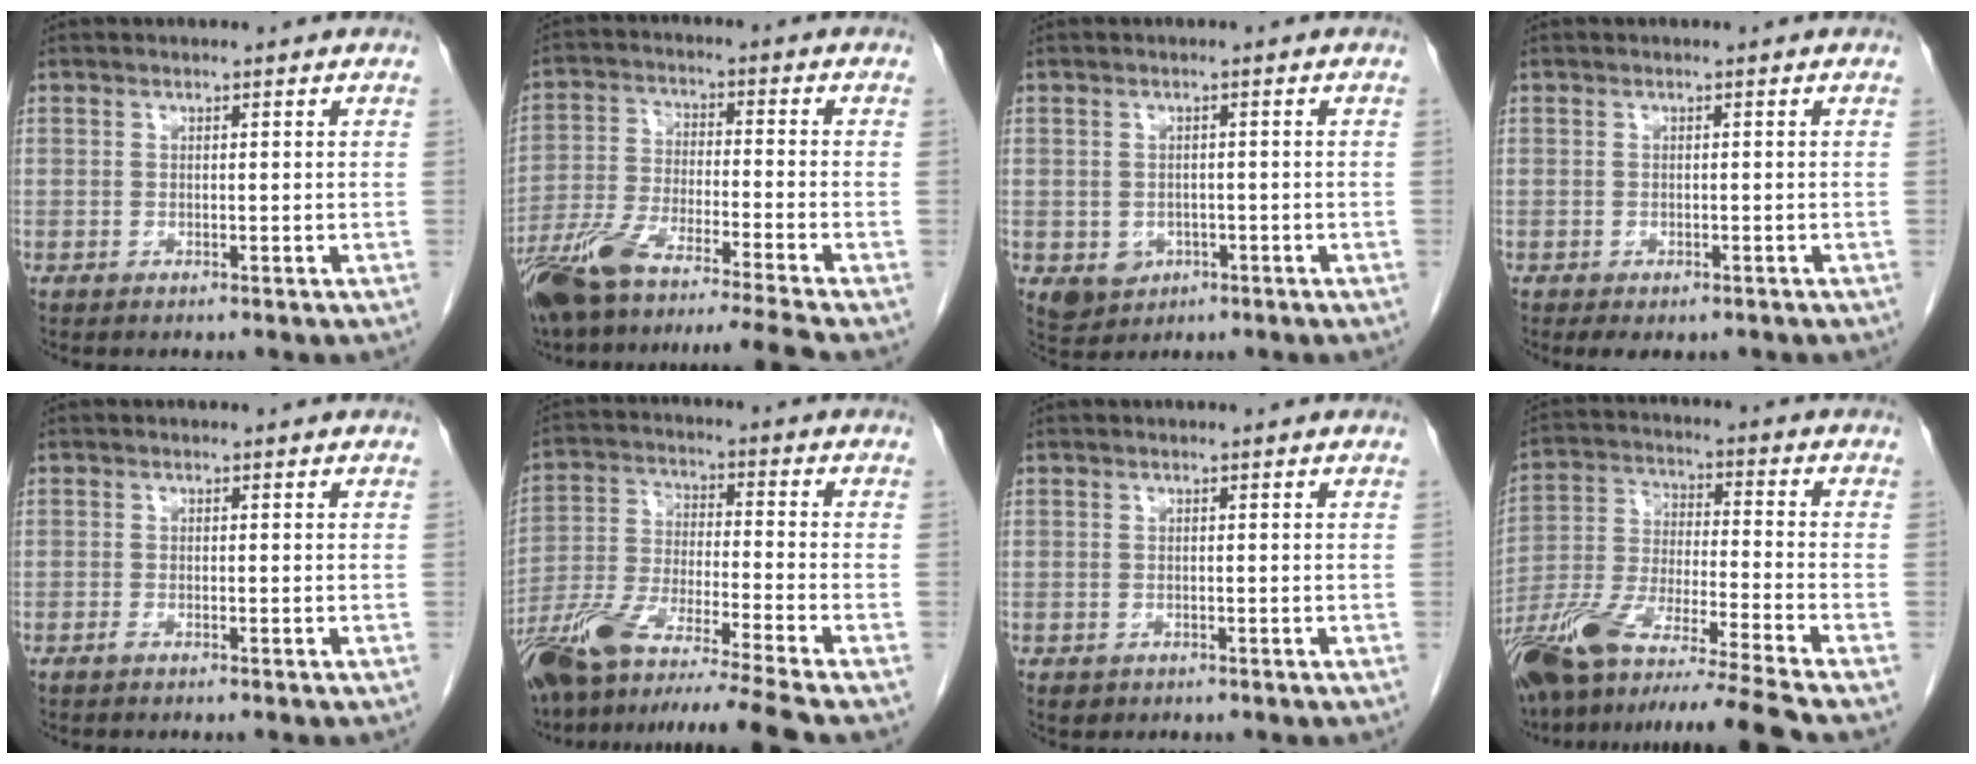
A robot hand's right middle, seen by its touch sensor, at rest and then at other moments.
{"total": 16.5, "force": [-13.7, -1.3, 9.1], "torque": [-0.184, -0.030, -0.239]}
{"total": 4.3, "force": [-1.6, 3.7, 1.5], "torque": [-0.027, -0.001, -0.013]}
{"total": 3.3, "force": [-2.3, 1.7, 1.6], "torque": [-0.015, -0.003, -0.027]}
{"total": 0.6, "force": [-0.5, -0.2, 0.3], "torque": [-0.008, 0.000, -0.010]}
{"total": 17.3, "force": [-14.7, -2.1, 9.0], "torque": [-0.185, -0.035, -0.261]}
{"total": 1.0, "force": [-0.5, 0.8, 0.3], "torque": [-0.009, 0.002, -0.001]}
{"total": 20.1, "force": [-16.8, -1.8, 10.9], "torque": [-0.210, -0.037, -0.301]}